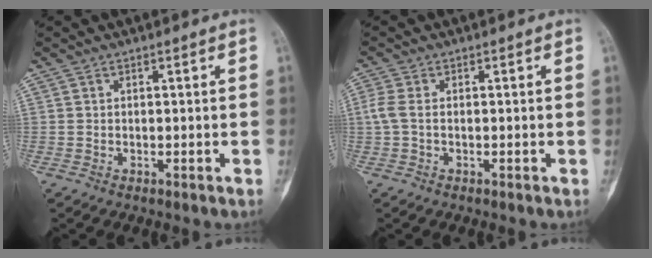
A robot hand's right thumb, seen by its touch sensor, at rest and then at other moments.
{"total": 3.2, "force": [-0.3, 1.5, 2.8], "torque": [-0.073, -0.001, -0.011]}